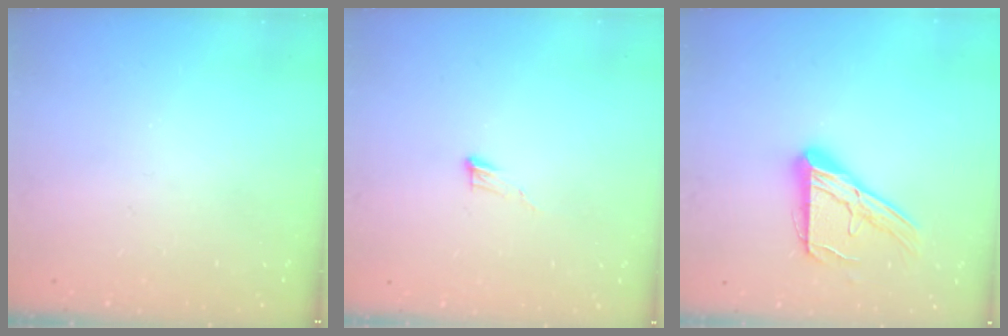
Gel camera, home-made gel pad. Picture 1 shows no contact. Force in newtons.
{"total": 3.8, "press": 3.8, "slide": 0.3}
{"total": 15.7, "press": 15.7, "slide": 1.5}